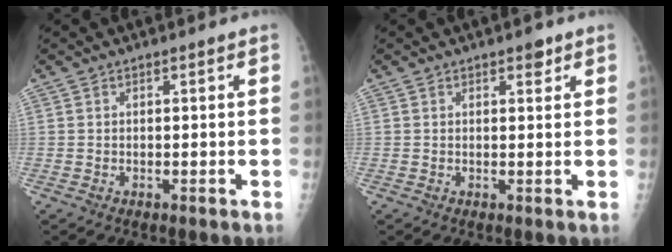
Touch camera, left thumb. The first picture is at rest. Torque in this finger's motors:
{"motor_torque": [3.00, 2.01, 0.18, -0.03, 0.07]}